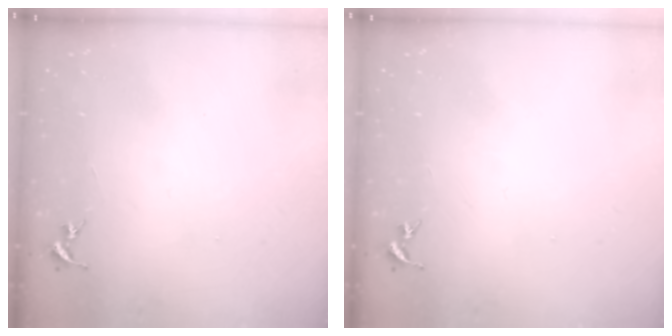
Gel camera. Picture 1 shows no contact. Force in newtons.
{"total": 0.0}